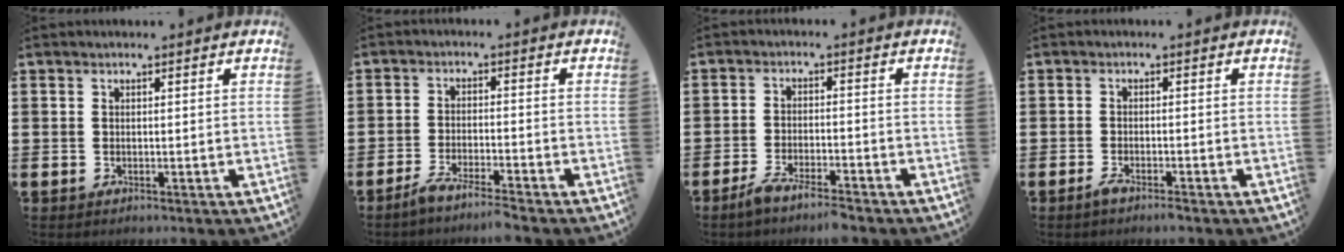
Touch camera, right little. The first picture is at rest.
{"total": 3.6, "force": [-3.0, -0.3, 1.9], "torque": [-0.037, -0.004, -0.057]}
{"total": 3.9, "force": [-3.2, 0.3, 2.2], "torque": [-0.042, -0.001, -0.060]}
{"total": 1.6, "force": [-1.1, 0.3, 1.1], "torque": [-0.022, 0.002, -0.022]}